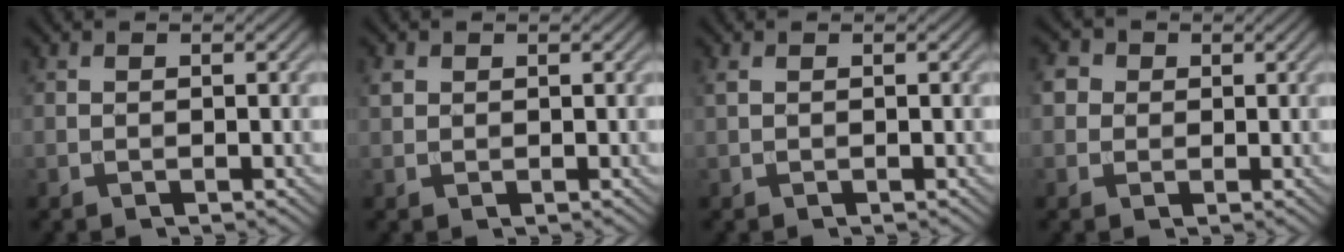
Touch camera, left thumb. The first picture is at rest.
{"total": 1.3, "force": [0.6, 1.0, 0.5], "torque": [-0.013, 0.003, 0.013]}
{"total": 0.8, "force": [0.3, 0.3, 0.7], "torque": [-0.022, 0.003, 0.006]}
{"total": 3.5, "force": [0.8, 3.1, 1.3], "torque": [-0.043, 0.009, 0.005]}